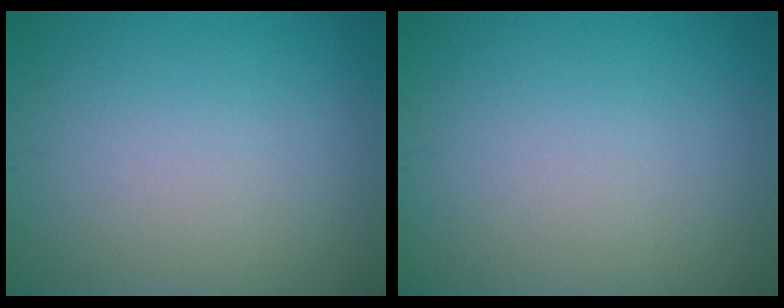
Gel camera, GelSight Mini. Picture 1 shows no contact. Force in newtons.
{"total": 0.0}